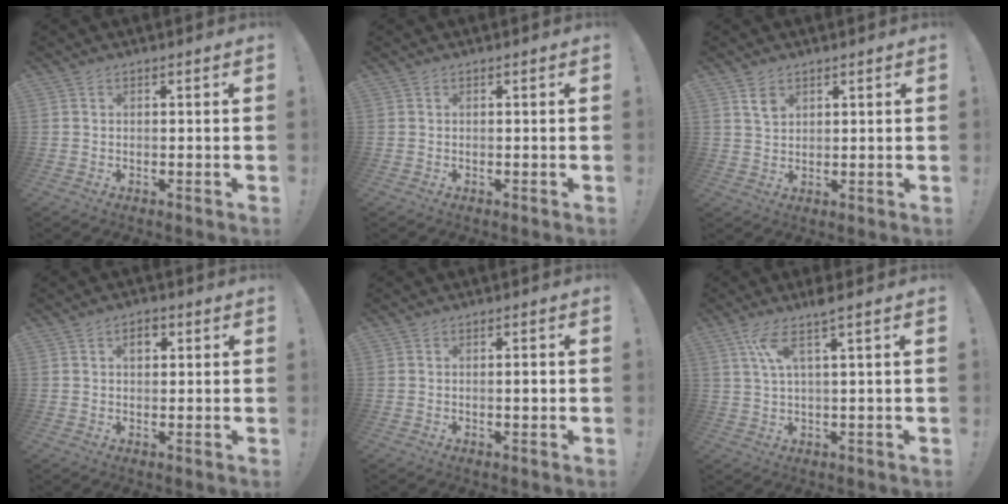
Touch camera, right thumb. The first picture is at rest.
{"total": 0.0}
{"total": 3.6, "force": [2.3, 2.3, 1.6], "torque": [-0.018, -0.013, 0.042]}
{"total": 3.4, "force": [1.0, 2.3, 2.3], "torque": [-0.028, 0.003, 0.013]}
{"total": 1.5, "force": [-0.3, 0.3, 1.4], "torque": [-0.014, -0.002, -0.009]}
{"total": 7.0, "force": [3.3, 0.3, 6.2], "torque": [-0.116, -0.009, 0.055]}